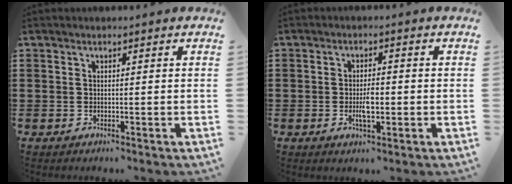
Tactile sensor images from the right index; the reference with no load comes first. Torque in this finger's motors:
{"motor_torque": [2.14, 0.00, 0.46, 0.06]}